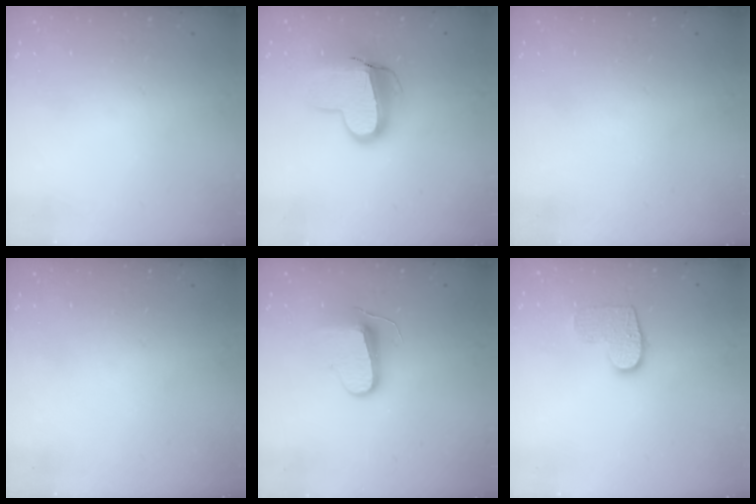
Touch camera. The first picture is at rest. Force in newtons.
{"total": 12.8, "press": 12.8, "slide": 1.3}
{"total": 0.0}
{"total": 0.0}
{"total": 9.2, "press": 9.2, "slide": 0.3}
{"total": 9.2, "press": 9.2, "slide": 0.3}